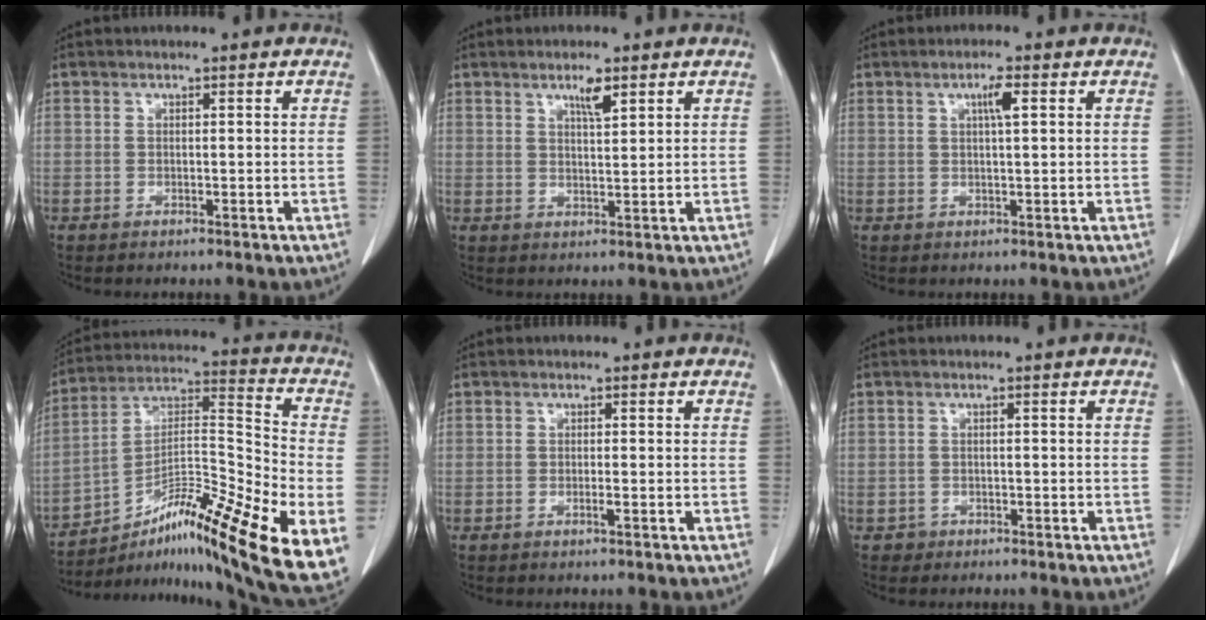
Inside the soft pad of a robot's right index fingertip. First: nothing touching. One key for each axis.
{"total": 3.2, "fx": 2.0, "fy": 0.5, "fz": 2.4, "tx": -0.044, "ty": -0.002, "tz": 0.034}
{"total": 2.7, "fx": 1.0, "fy": 0.1, "fz": 2.5, "tx": -0.045, "ty": 0.001, "tz": 0.015}
{"total": 22.6, "fx": -12.1, "fy": 2.4, "fz": 18.9, "tx": -0.265, "ty": 0.014, "tz": -0.193}
{"total": 0.8, "fx": -0.4, "fy": -0.1, "fz": 0.7, "tx": -0.015, "ty": -0.001, "tz": -0.007}
{"total": 1.1, "fx": -0.6, "fy": 0.9, "fz": -0.2, "tx": 0.001, "ty": 0.005, "tz": -0.012}